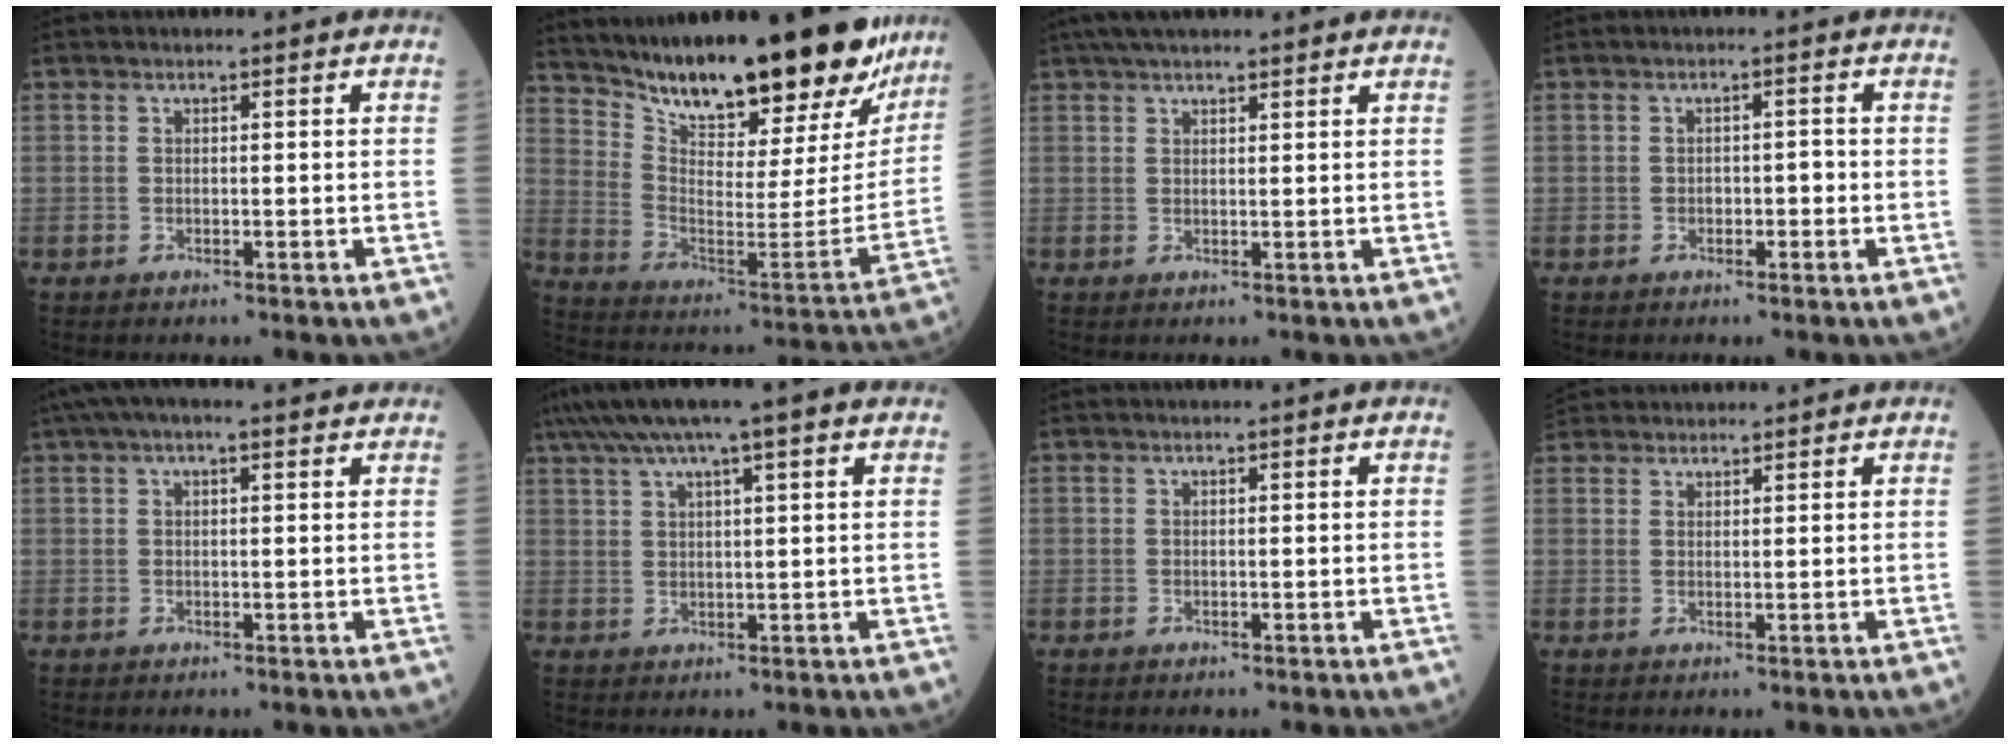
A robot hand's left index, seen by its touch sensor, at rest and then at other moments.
{"total": 28.8, "force": [24.4, 6.4, 13.8], "torque": [-0.230, -0.071, 0.342]}
{"total": 8.5, "force": [7.1, 1.2, 4.5], "torque": [-0.073, 0.042, 0.106]}
{"total": 1.6, "force": [-0.4, 0.9, 1.2], "torque": [-0.015, 0.009, -0.006]}
{"total": 9.2, "force": [7.0, 2.1, 5.5], "torque": [-0.096, 0.053, 0.101]}
{"total": 11.7, "force": [8.1, 1.1, 8.3], "torque": [-0.146, 0.051, 0.127]}
{"total": 0.6, "force": [0.5, -0.1, 0.3], "torque": [-0.008, 0.008, 0.011]}
{"total": 6.9, "force": [6.6, 1.6, 1.4], "torque": [-0.027, 0.041, 0.115]}